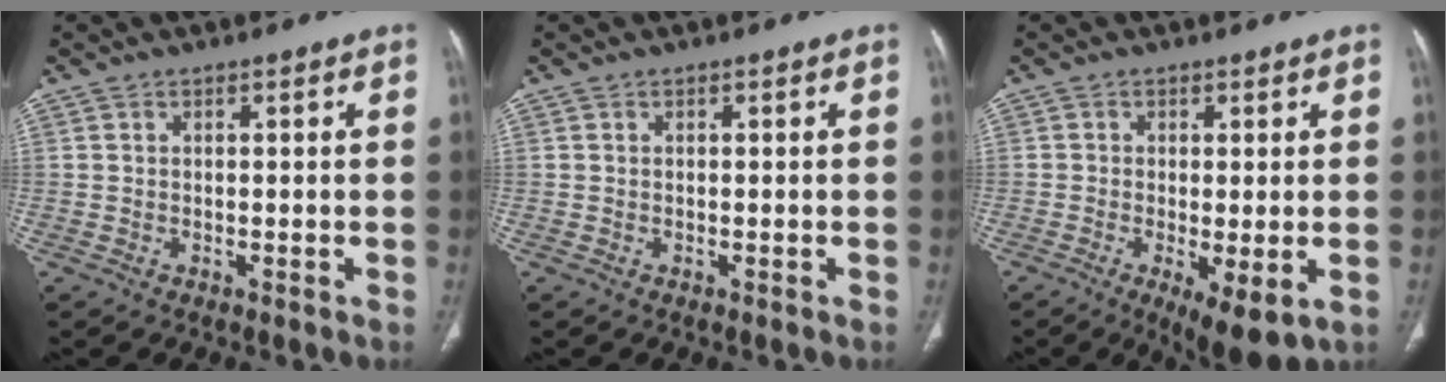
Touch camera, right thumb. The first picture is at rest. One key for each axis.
{"total": 0.0}
{"total": 8.0, "fx": -2.5, "fy": 2.6, "fz": 7.1, "tx": -0.115, "ty": -0.019, "tz": -0.035}